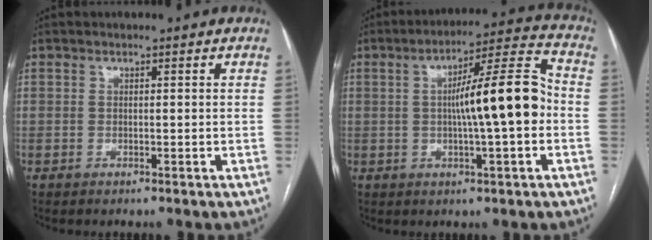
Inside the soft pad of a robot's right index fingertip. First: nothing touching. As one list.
[{"total": 12.7, "force": [-0.6, 0.9, 12.7], "torque": [-0.198, 0.022, -0.012]}]